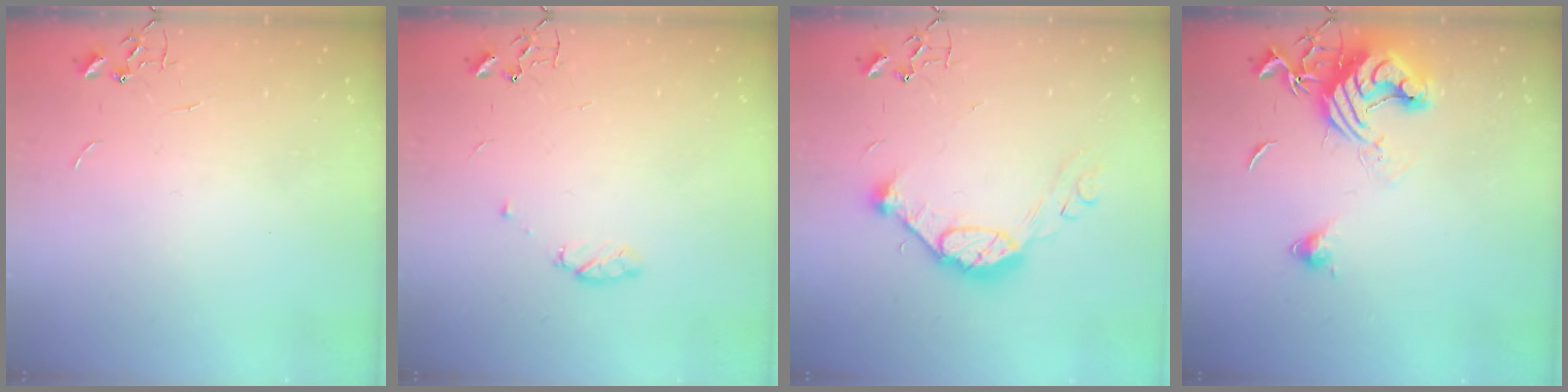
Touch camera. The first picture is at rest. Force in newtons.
{"total": 5.6, "press": 5.4, "slide": 1.4}
{"total": 12.9, "press": 12.8, "slide": 1.2}
{"total": 13.8, "press": 13.7, "slide": 1.8}